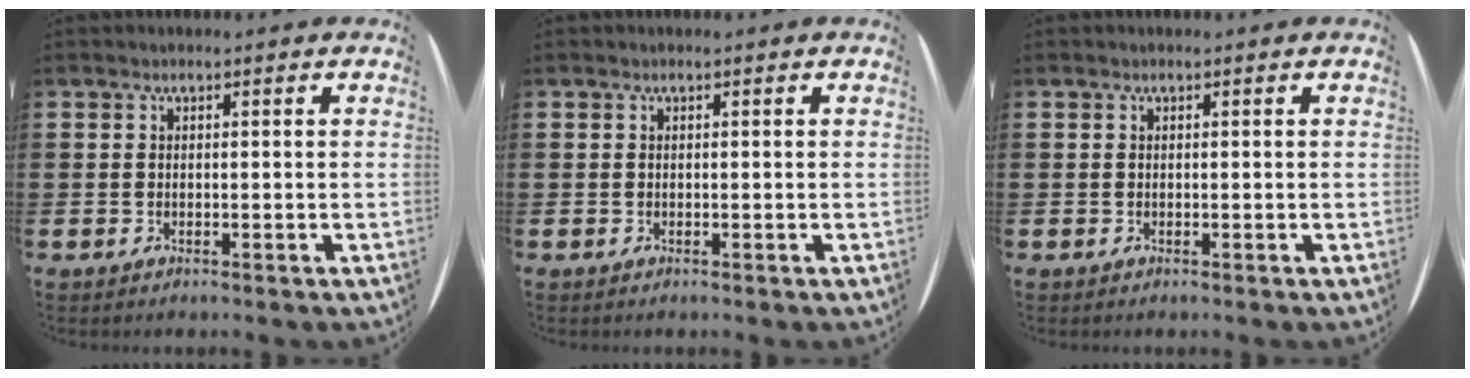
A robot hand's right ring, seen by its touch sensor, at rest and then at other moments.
{"total": 0.0}
{"total": 0.0}